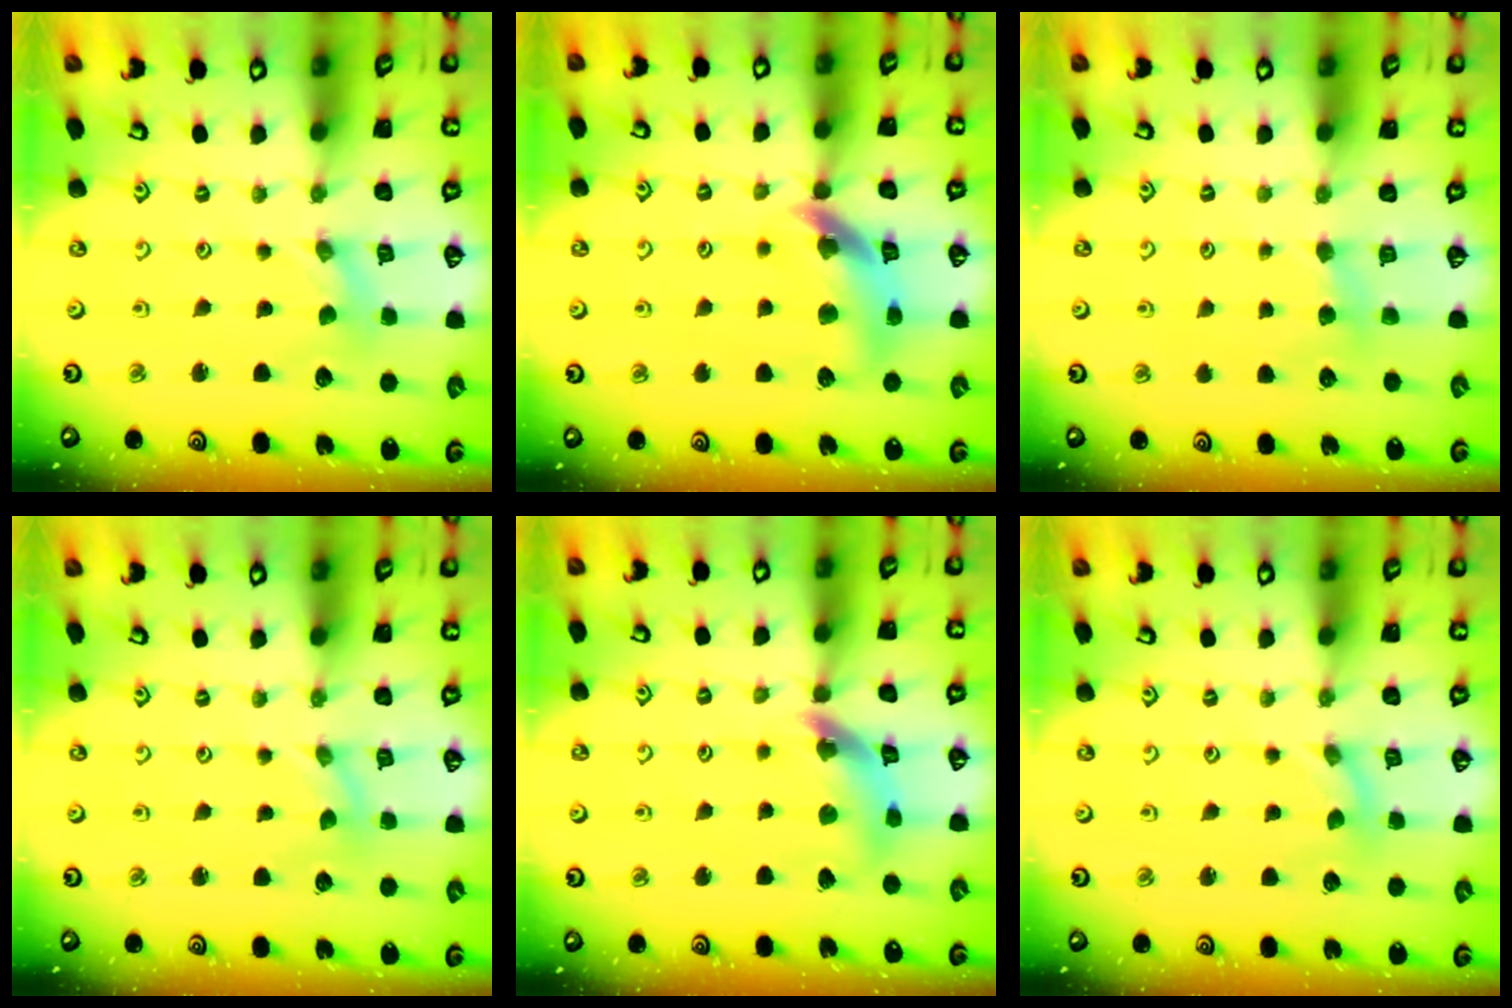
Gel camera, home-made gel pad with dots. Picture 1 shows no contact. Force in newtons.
{"total": 13.8, "press": 13.7, "slide": 1.7}
{"total": 3.0, "press": 2.9, "slide": 0.3}
{"total": 0.0}
{"total": 11.5, "press": 11.4, "slide": 1.1}
{"total": 0.0}